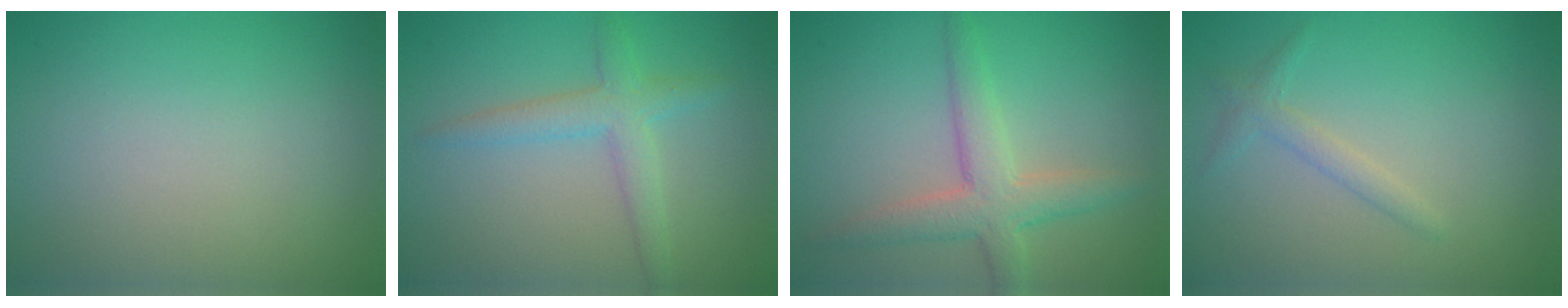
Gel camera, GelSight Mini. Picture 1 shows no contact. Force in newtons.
{"total": 2.9, "press": 2.9, "slide": 0.1}
{"total": 4.1, "press": 4.1, "slide": 0.4}
{"total": 1.4, "press": 1.4, "slide": 0.1}